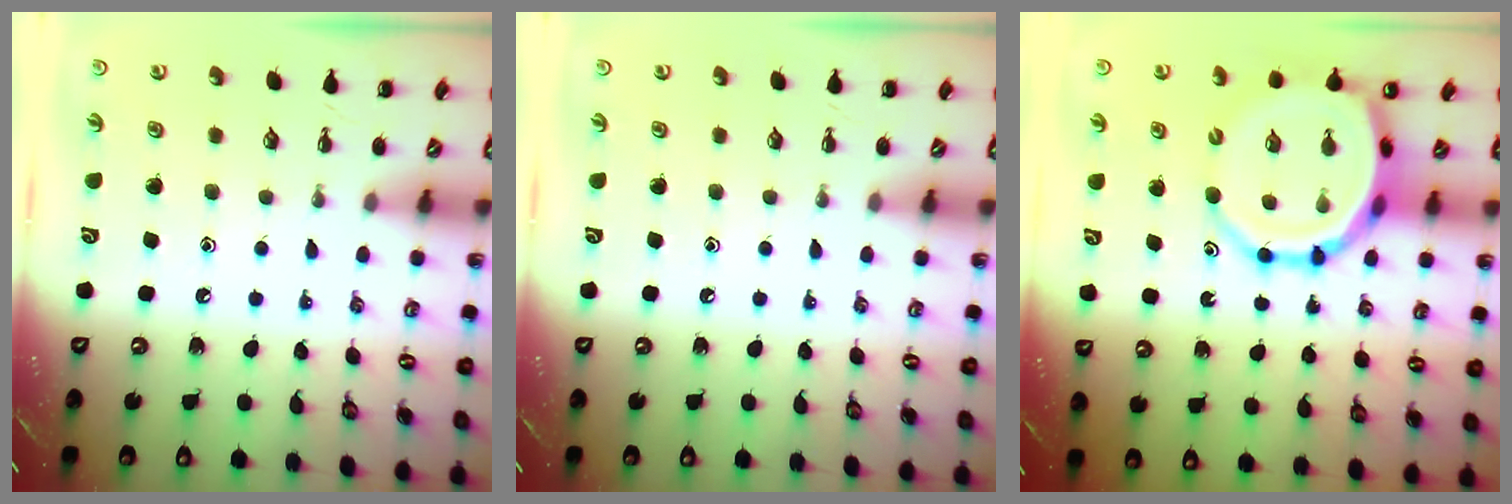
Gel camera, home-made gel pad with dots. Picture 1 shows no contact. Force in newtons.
{"total": 0.0}
{"total": 13.8, "press": 13.3, "slide": 3.8}